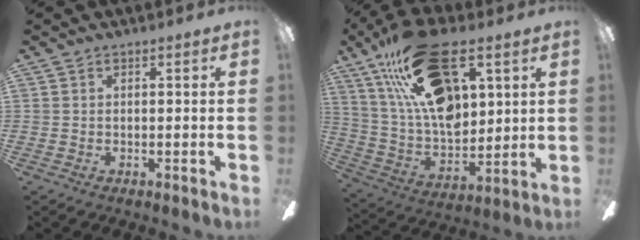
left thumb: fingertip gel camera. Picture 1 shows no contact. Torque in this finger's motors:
{"motor_torque": [2.22, 2.79, 1.39, -1.38, 0.55]}